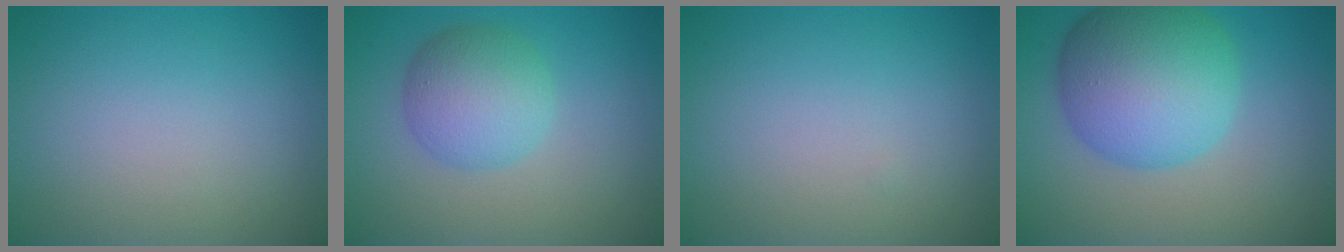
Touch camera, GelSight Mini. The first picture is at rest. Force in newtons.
{"total": 4.7, "press": 4.7, "slide": 0.2}
{"total": 0.0}
{"total": 10.0, "press": 10.0, "slide": 0.1}